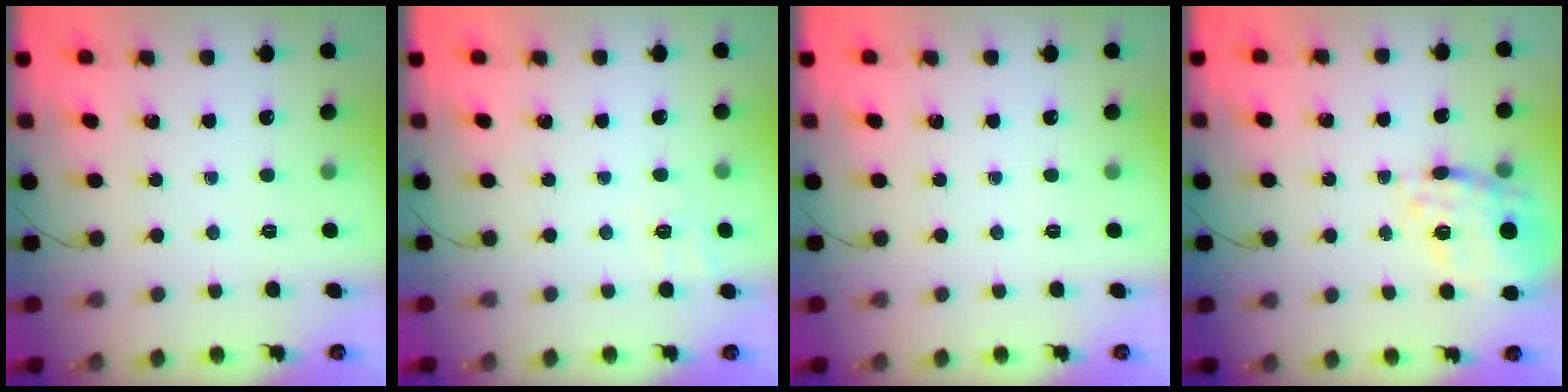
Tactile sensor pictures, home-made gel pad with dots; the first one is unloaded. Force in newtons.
{"total": 5.8, "press": 5.5, "slide": 2.0}
{"total": 0.0}
{"total": 17.3, "press": 16.9, "slide": 3.4}